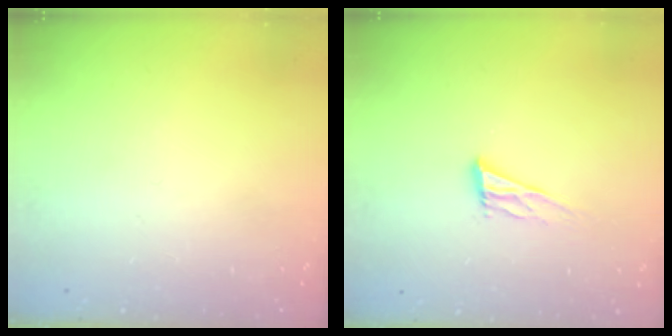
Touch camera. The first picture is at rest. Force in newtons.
{"total": 9.3, "press": 9.0, "slide": 2.5}